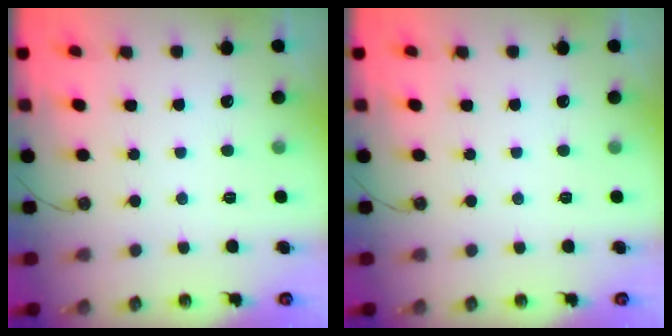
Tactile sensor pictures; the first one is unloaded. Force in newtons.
{"total": 0.0}